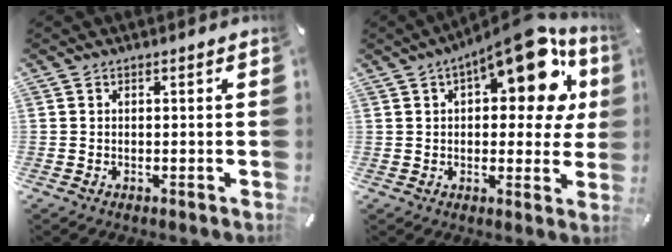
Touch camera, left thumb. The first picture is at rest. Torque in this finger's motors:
{"motor_torque": [2.50, 2.51, 2.03, -0.75, 0.17]}